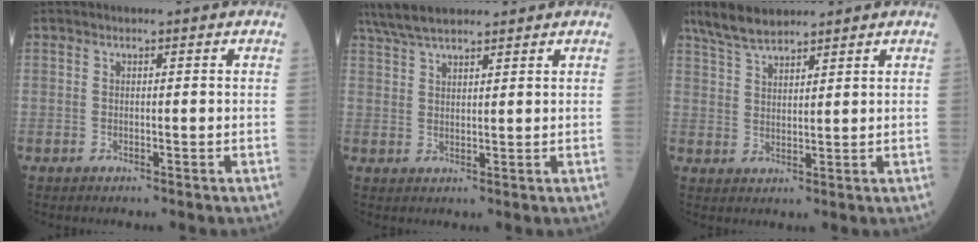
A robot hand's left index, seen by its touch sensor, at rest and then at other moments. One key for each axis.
{"total": 7.7, "fx": 6.5, "fy": 1.6, "fz": 3.8, "tx": -0.074, "ty": 0.030, "tz": 0.121}
{"total": 6.2, "fx": 5.3, "fy": 1.4, "fz": 2.9, "tx": -0.071, "ty": 0.014, "tz": 0.106}